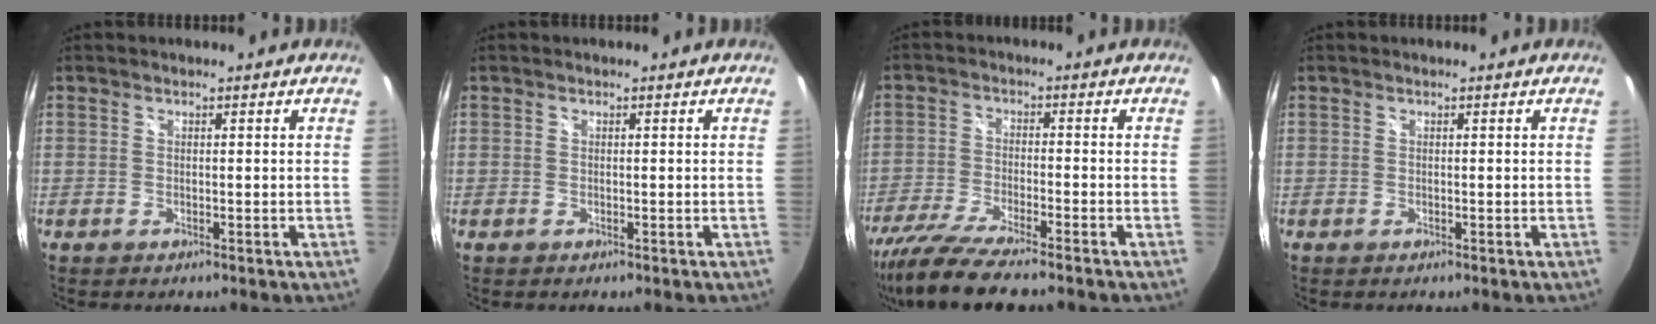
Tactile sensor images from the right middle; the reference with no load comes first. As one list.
[{"total": 0.0}, {"total": 11.6, "force": [-9.7, 1.0, 6.3], "torque": [-0.146, -0.041, -0.177]}, {"total": 0.0}]